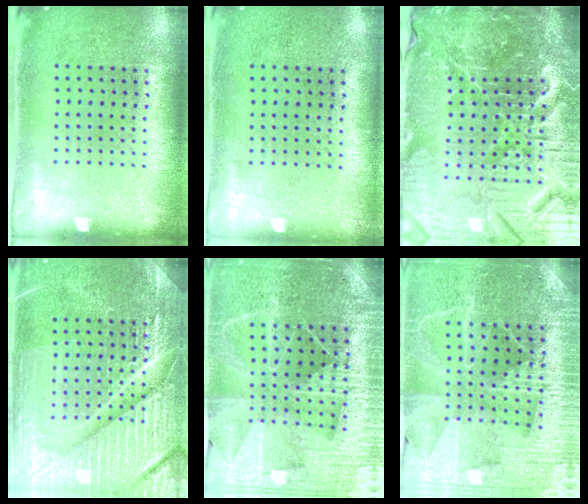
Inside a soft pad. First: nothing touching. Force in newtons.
{"total": 0.0}
{"total": 7.4, "press": 6.5, "slide": 3.5}
{"total": 7.5, "press": 7.5, "slide": 1.0}
{"total": 5.1, "press": 4.6, "slide": 2.3}
{"total": 4.7, "press": 4.3, "slide": 1.8}